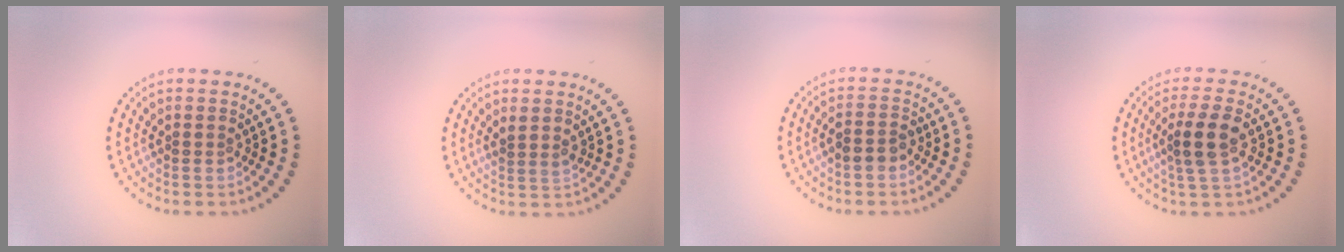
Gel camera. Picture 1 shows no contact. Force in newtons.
{"total": 1.3, "press": 1.0, "slide": 0.7}
{"total": 1.8, "press": 1.8, "slide": 0.5}
{"total": 3.5, "press": 3.3, "slide": 1.3}